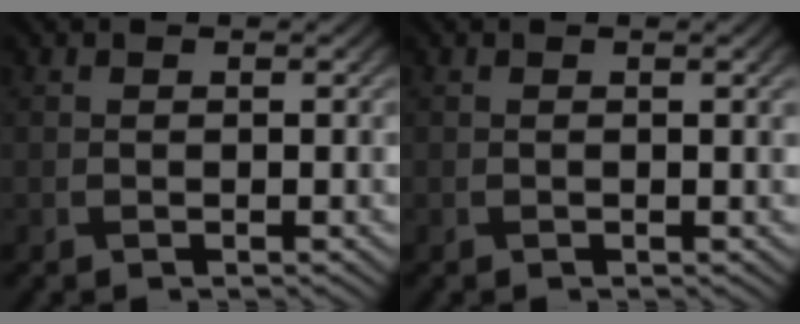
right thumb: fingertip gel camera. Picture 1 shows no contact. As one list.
[{"total": 1.1, "force": [0.1, 0.1, 1.1], "torque": [-0.016, 0.001, 0.001]}]